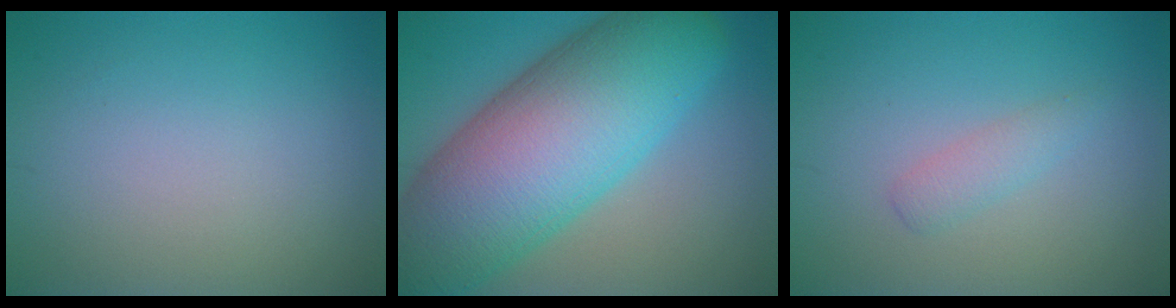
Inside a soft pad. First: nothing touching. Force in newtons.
{"total": 16.0, "press": 16.0, "slide": 0.6}
{"total": 1.5, "press": 1.5, "slide": 0.1}